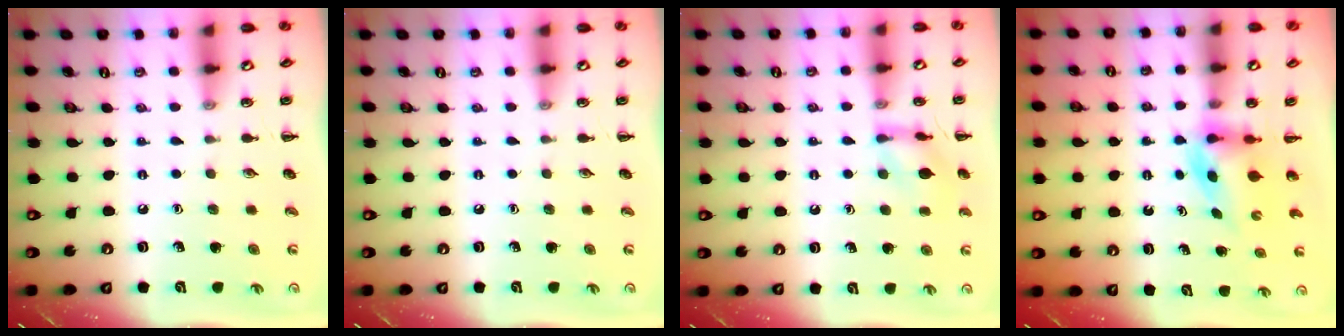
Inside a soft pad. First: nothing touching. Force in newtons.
{"total": 0.0}
{"total": 10.2, "press": 10.2, "slide": 0.7}
{"total": 3.6, "press": 3.5, "slide": 0.5}